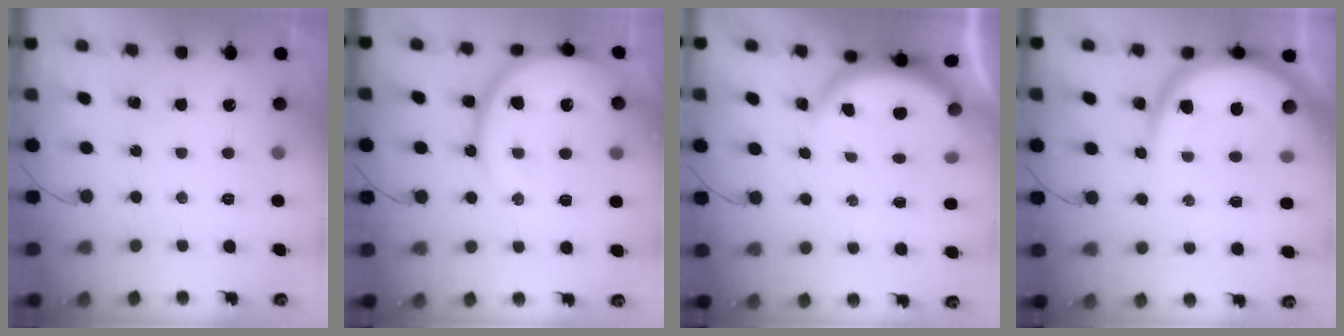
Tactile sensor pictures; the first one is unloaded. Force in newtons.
{"total": 16.7, "press": 16.6, "slide": 1.8}
{"total": 3.9, "press": 3.9, "slide": 0.2}
{"total": 12.0, "press": 11.9, "slide": 1.1}